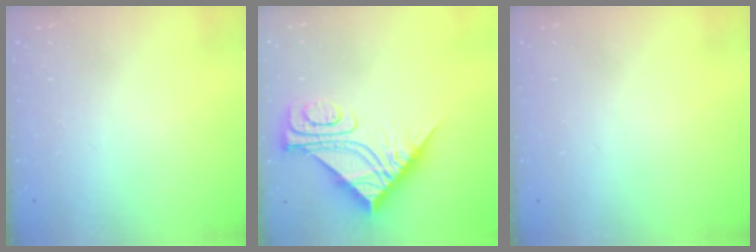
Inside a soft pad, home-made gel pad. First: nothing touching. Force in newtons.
{"total": 11.6, "press": 11.5, "slide": 1.1}
{"total": 0.0}